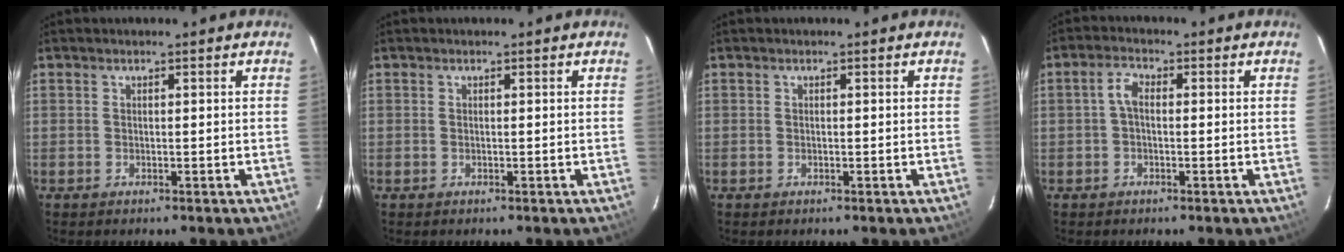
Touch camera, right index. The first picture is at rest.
{"total": 0.0}
{"total": 0.0}
{"total": 2.7, "force": [-0.2, 1.5, 2.2], "torque": [-0.046, 0.010, -0.005]}